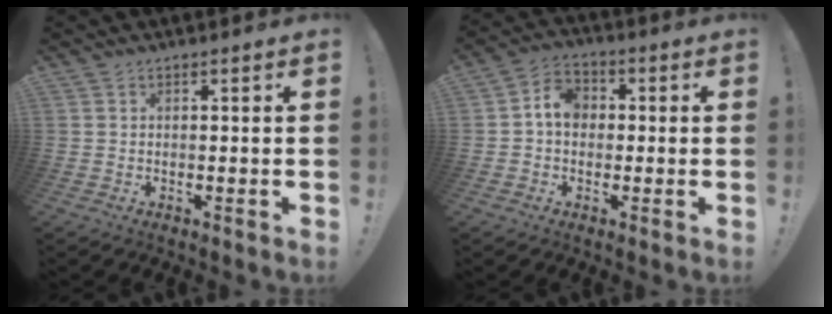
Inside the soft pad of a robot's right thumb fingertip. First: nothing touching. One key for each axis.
{"total": 7.1, "fx": 0.3, "fy": 5.6, "fz": 4.3, "tx": -0.074, "ty": 0.018, "tz": 0.010}